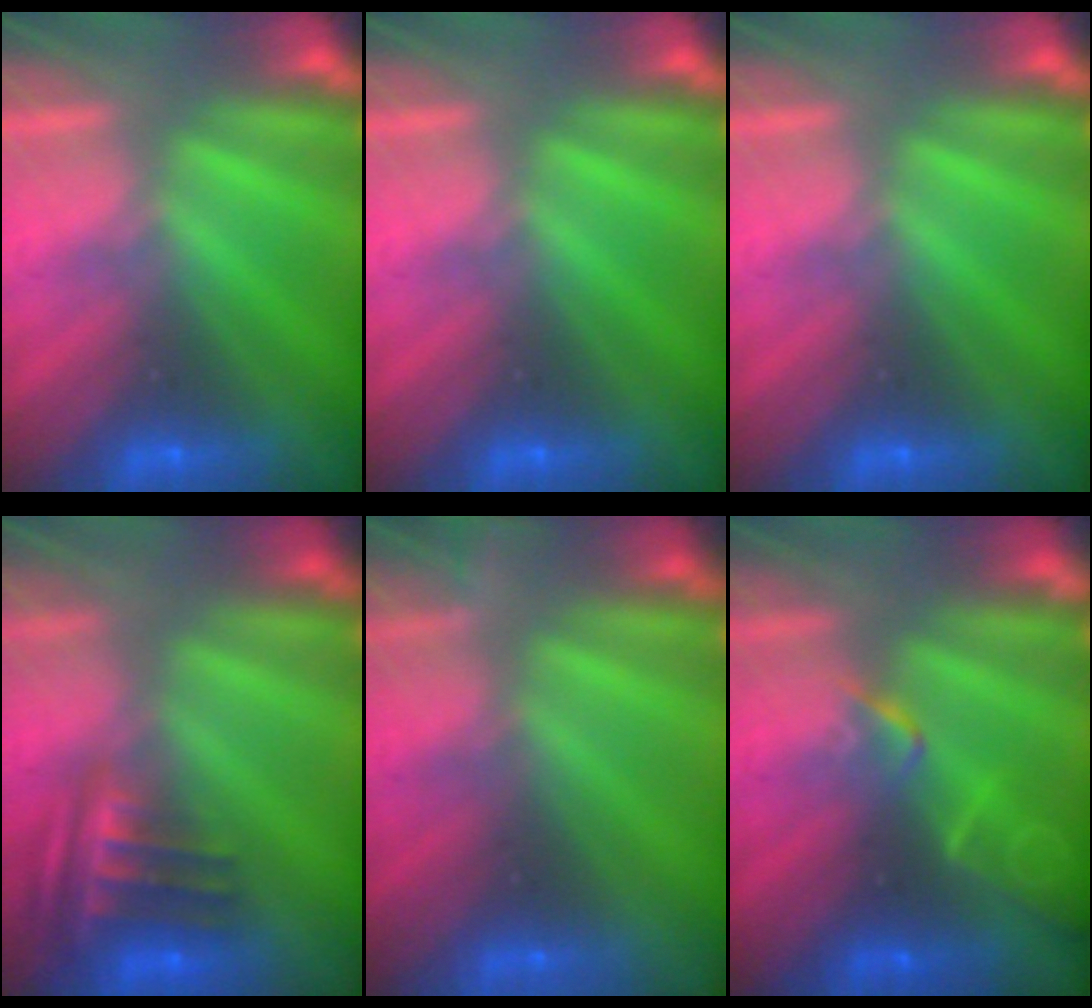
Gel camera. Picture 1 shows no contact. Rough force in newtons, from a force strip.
{"total": 0.0}
{"total": 0.0}
{"total": 8.6}
{"total": 4.5}
{"total": 2.1}